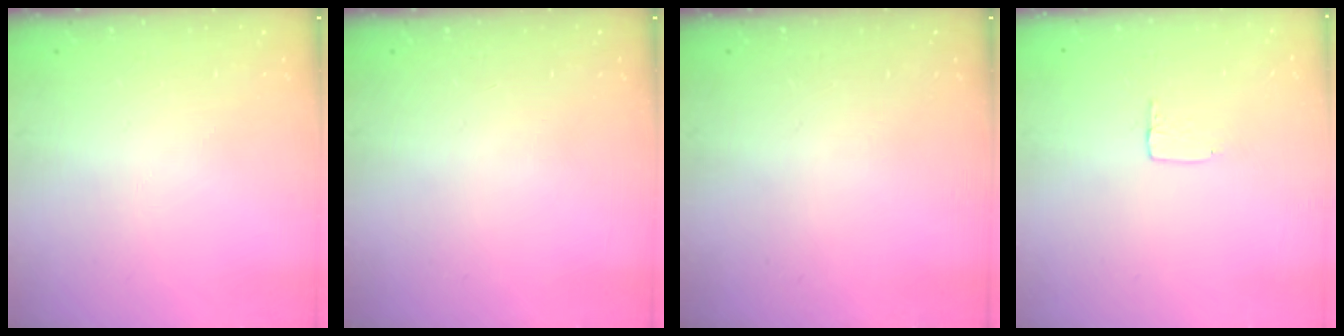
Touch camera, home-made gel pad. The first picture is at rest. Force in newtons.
{"total": 0.0}
{"total": 0.0}
{"total": 3.7, "press": 3.7, "slide": 0.1}